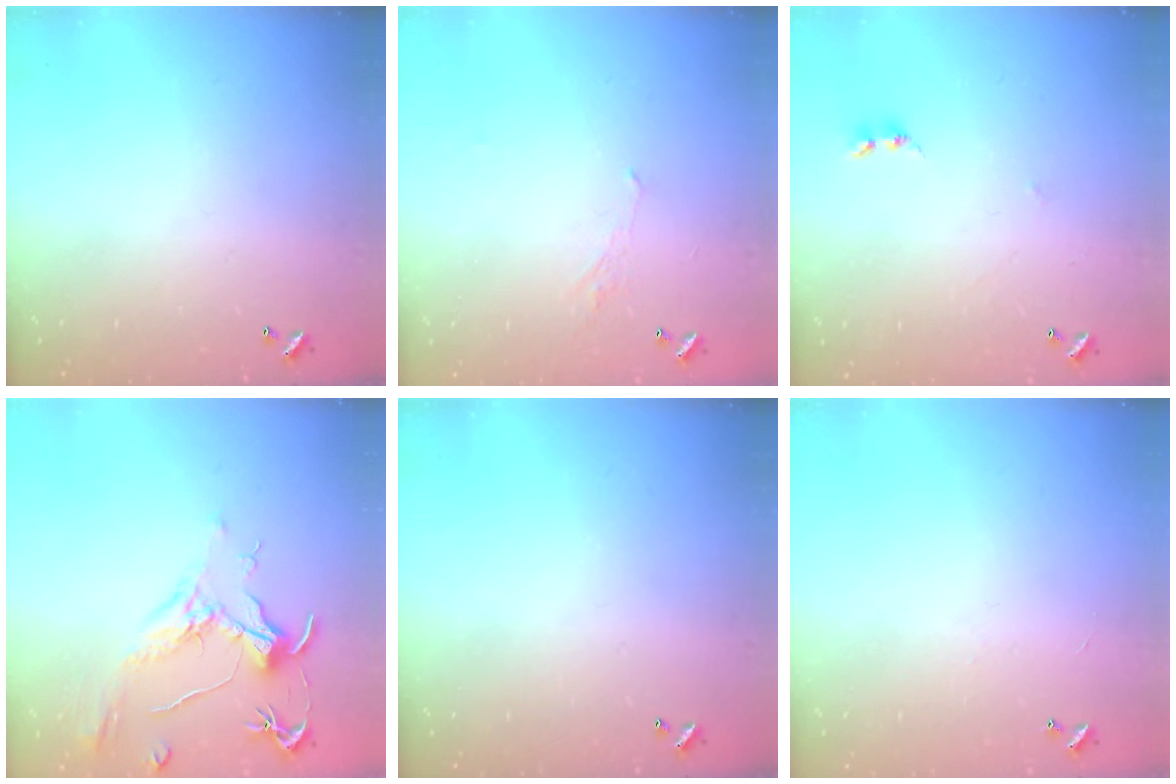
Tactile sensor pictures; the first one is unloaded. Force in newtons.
{"total": 1.7, "press": 1.6, "slide": 0.6}
{"total": 2.5, "press": 2.4, "slide": 0.4}
{"total": 2.1, "press": 2.0, "slide": 0.8}
{"total": 0.0}
{"total": 1.2, "press": 1.1, "slide": 0.4}